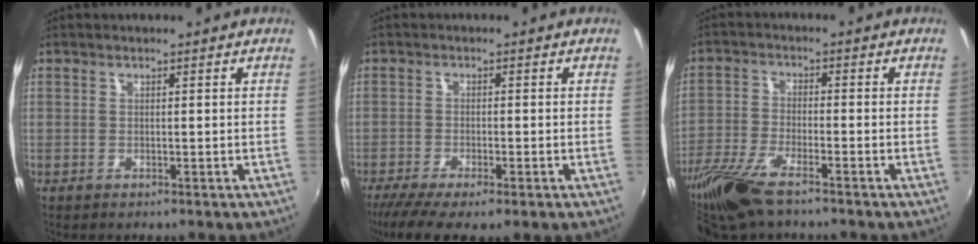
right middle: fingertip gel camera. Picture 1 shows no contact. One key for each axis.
{"total": 8.0, "fx": -5.6, "fy": 1.4, "fz": 5.6, "tx": -0.126, "ty": -0.037, "tz": -0.093}
{"total": 11.2, "fx": -8.2, "fy": 2.8, "fz": 7.0, "tx": -0.169, "ty": -0.031, "tz": -0.166}